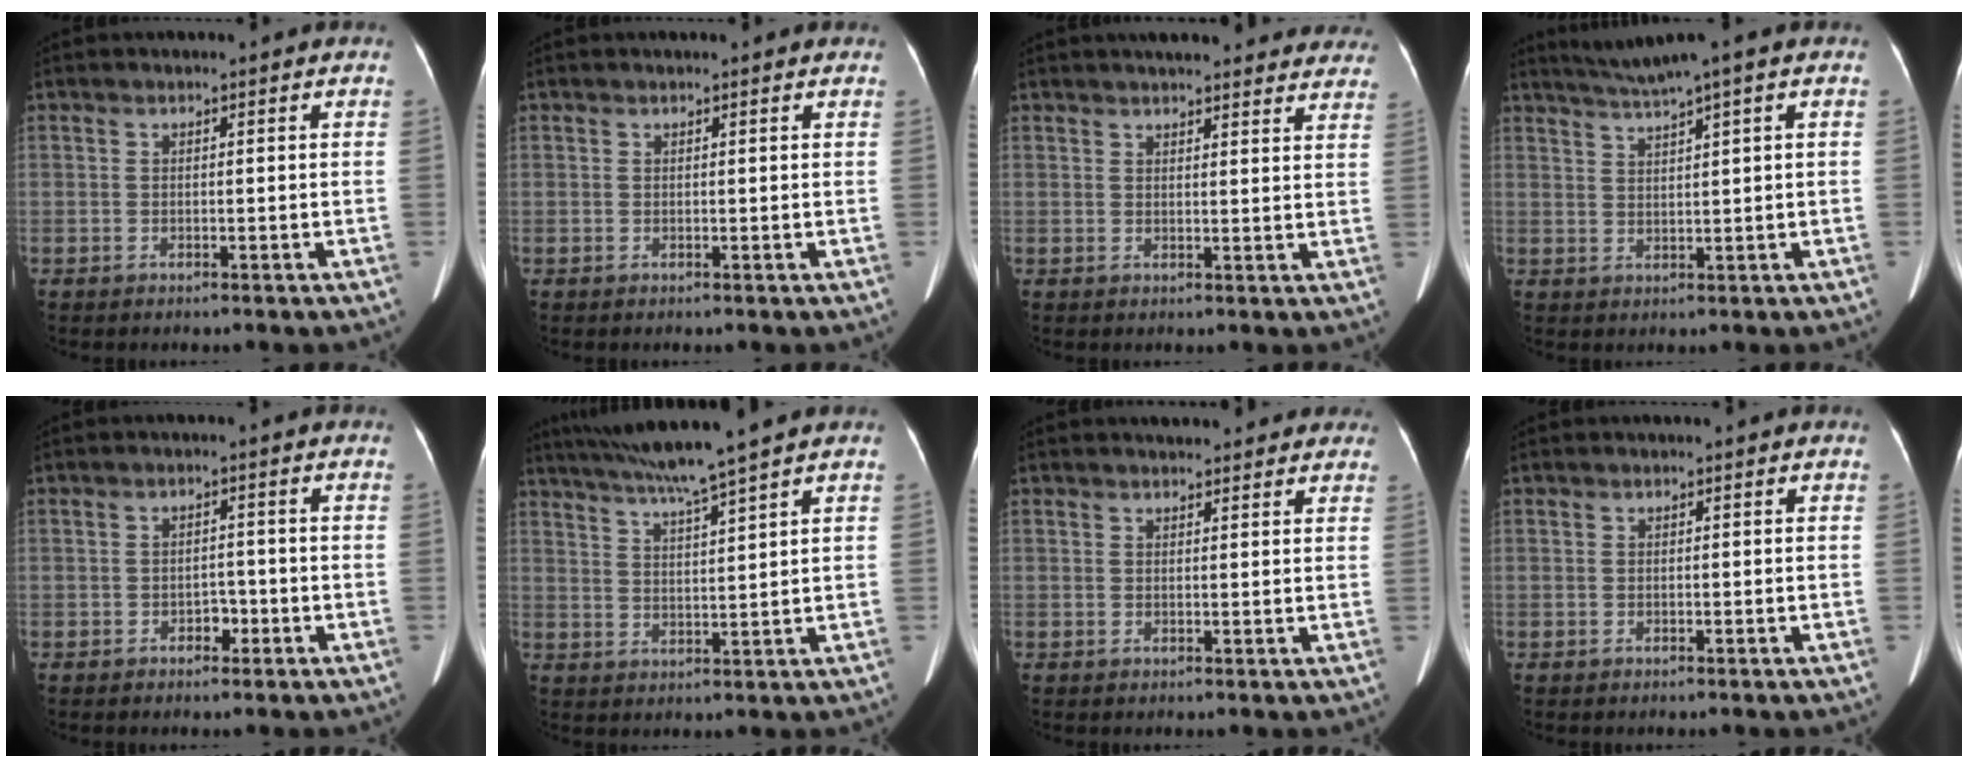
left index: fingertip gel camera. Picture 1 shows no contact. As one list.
[{"total": 2.1, "force": [1.8, 0.5, 0.9], "torque": [-0.011, 0.017, 0.015]}, {"total": 20.0, "force": [18.1, 4.3, 7.3], "torque": [-0.082, 0.003, 0.203]}, {"total": 4.8, "force": [3.4, -1.0, 3.1], "torque": [-0.067, 0.017, 0.069]}, {"total": 2.1, "force": [-1.3, 1.2, 1.0], "torque": [-0.012, 0.003, -0.019]}, {"total": 9.0, "force": [7.6, -1.9, 4.4], "torque": [-0.075, 0.005, 0.130]}, {"total": 8.0, "force": [7.1, 2.4, 2.9], "torque": [-0.024, 0.016, 0.076]}, {"total": 0.0}]